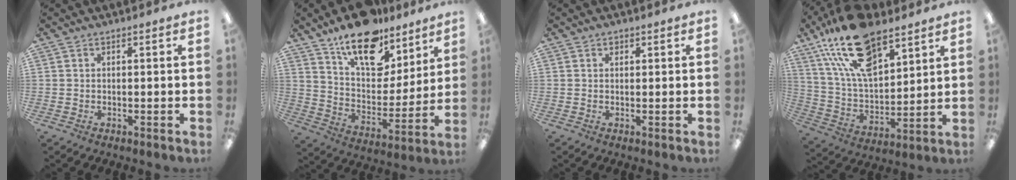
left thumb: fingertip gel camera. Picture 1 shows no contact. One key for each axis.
{"total": 17.6, "fx": 12.9, "fy": 8.7, "fz": 8.2, "tx": -0.141, "ty": -0.081, "tz": 0.229}
{"total": 0.9, "fx": 0.6, "fy": 0.7, "fz": 0.3, "tx": 0.001, "ty": -0.001, "tz": 0.009}
{"total": 21.1, "fx": 13.7, "fy": 9.7, "fz": 12.7, "tx": -0.249, "ty": -0.060, "tz": 0.245}